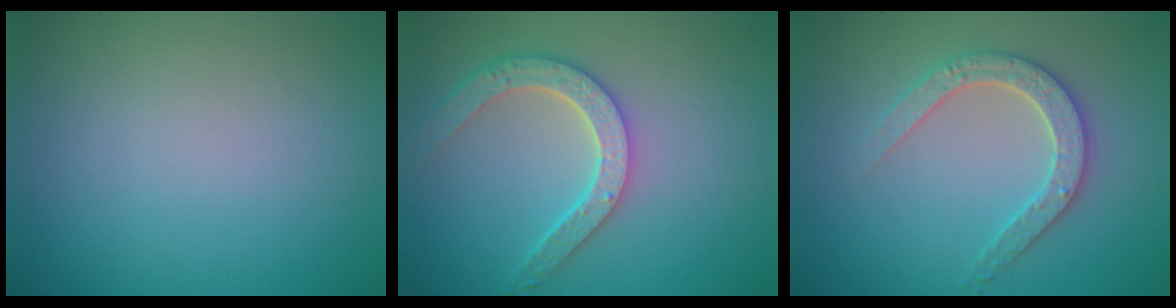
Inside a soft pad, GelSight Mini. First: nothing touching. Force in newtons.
{"total": 4.6, "press": 3.8, "slide": 2.7}
{"total": 3.0, "press": 2.9, "slide": 0.6}